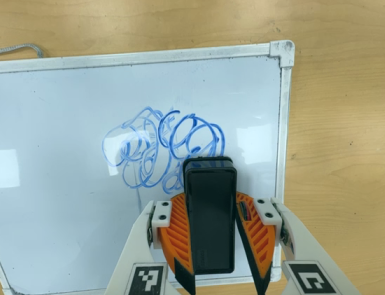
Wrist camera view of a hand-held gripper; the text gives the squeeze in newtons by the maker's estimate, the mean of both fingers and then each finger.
{"total": 13.5, "left": 14.6, "right": 12.4}